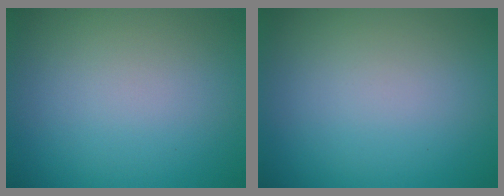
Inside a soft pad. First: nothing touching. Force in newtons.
{"total": 0.0}